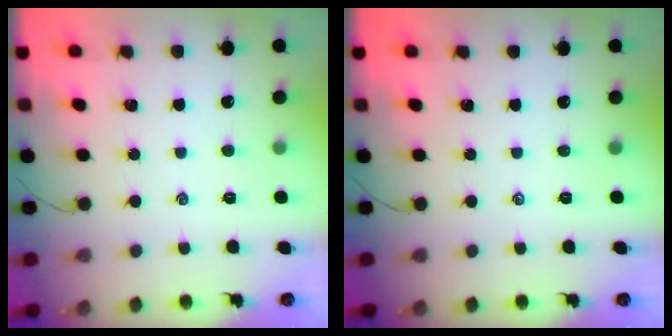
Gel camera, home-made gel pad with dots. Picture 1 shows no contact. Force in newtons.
{"total": 0.0}